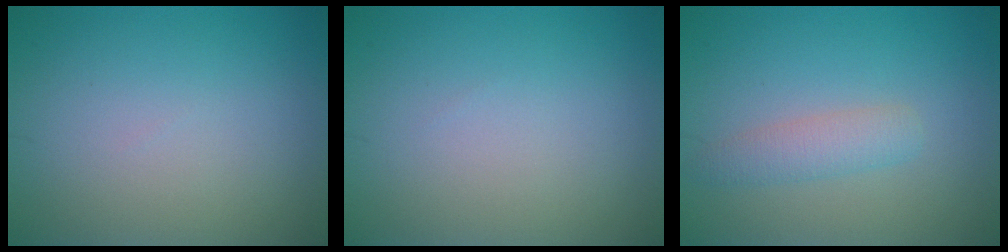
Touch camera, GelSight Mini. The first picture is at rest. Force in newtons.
{"total": 0.0}
{"total": 2.2, "press": 2.2, "slide": 0.1}